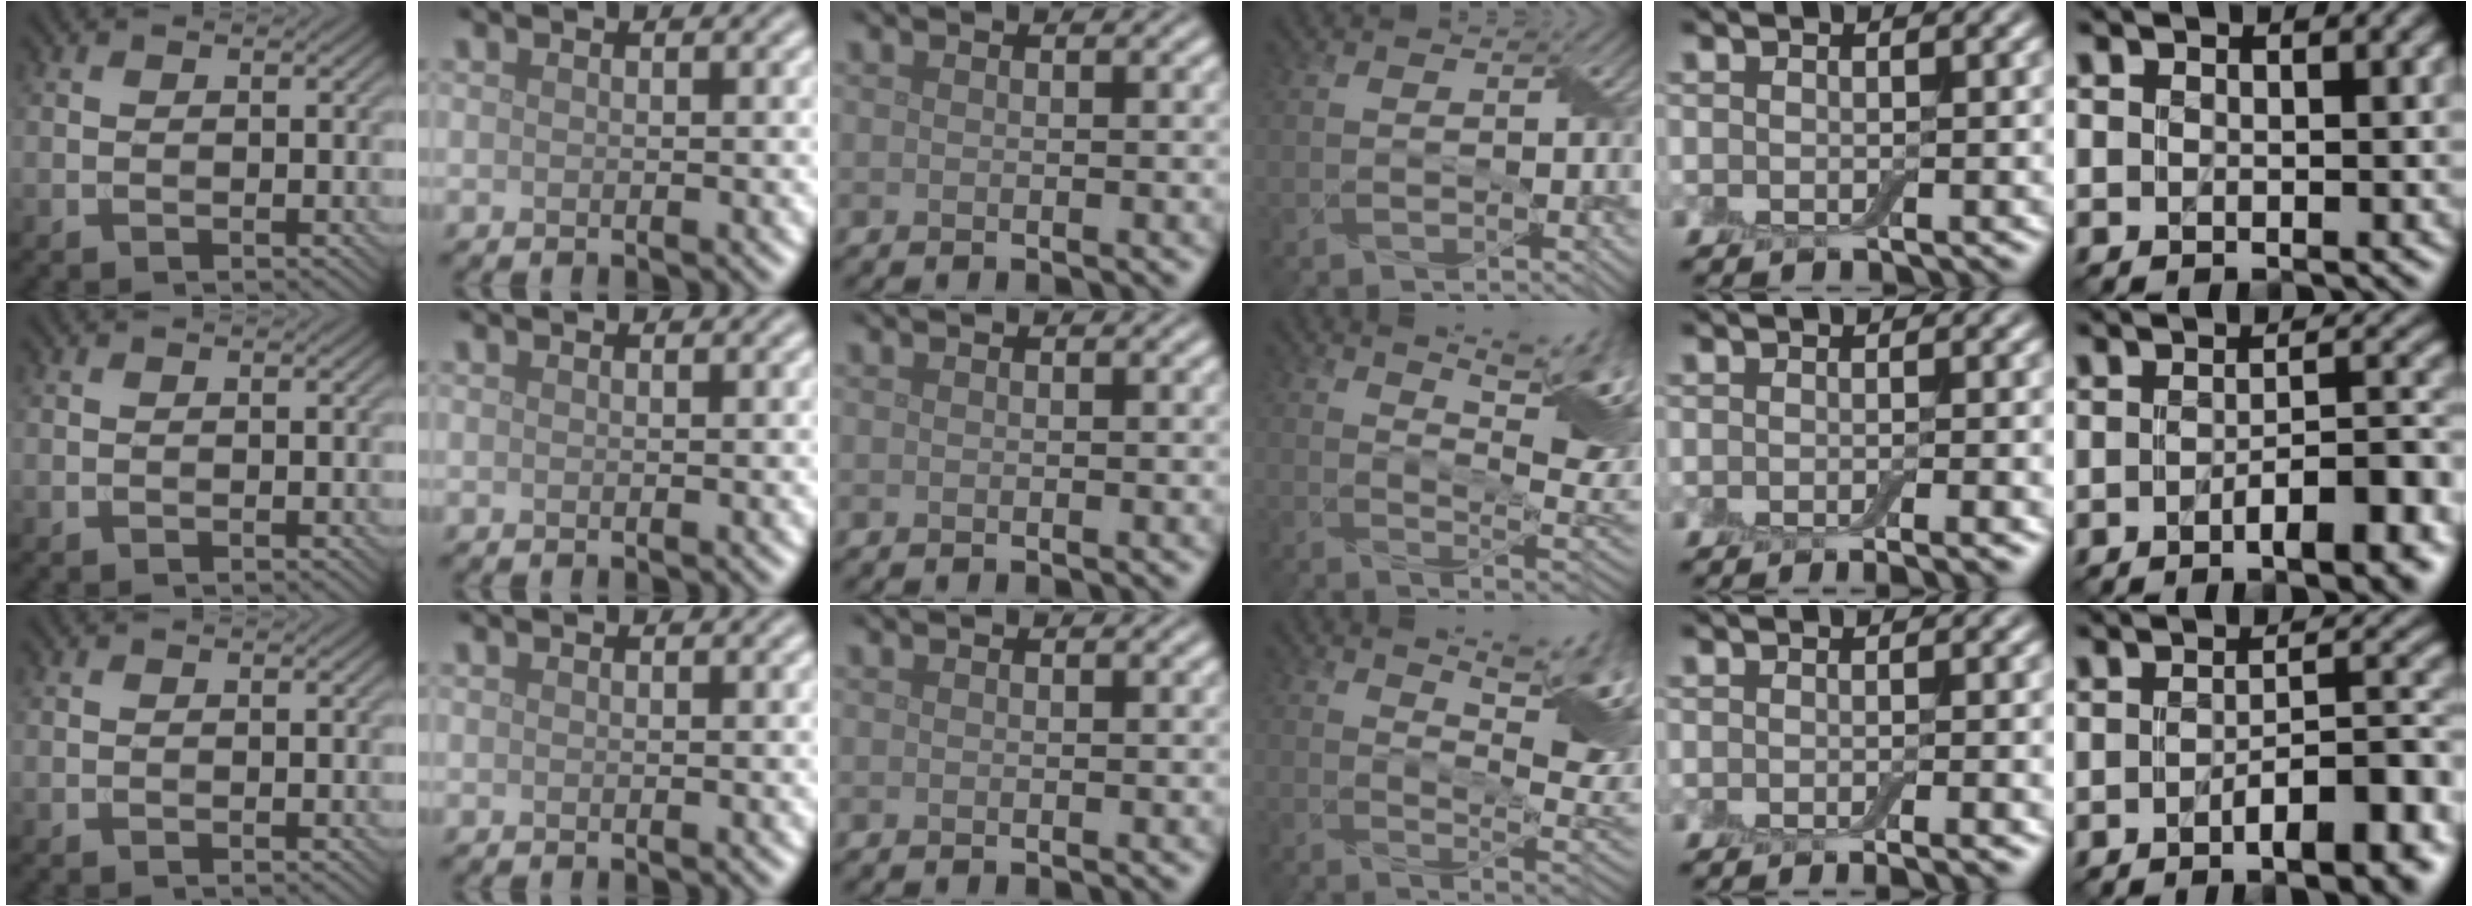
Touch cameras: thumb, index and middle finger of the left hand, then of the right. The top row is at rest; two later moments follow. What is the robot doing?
{"motion": "wrap", "object": "adhesive wrap"}